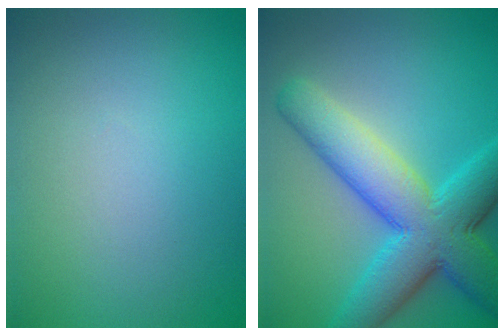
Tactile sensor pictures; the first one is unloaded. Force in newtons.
{"total": 9.7, "press": 9.7, "slide": 0.2}